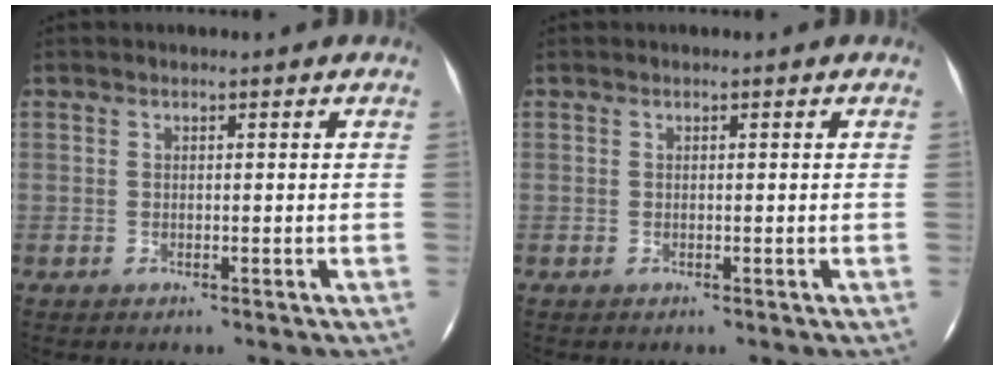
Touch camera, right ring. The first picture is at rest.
{"total": 0.0}